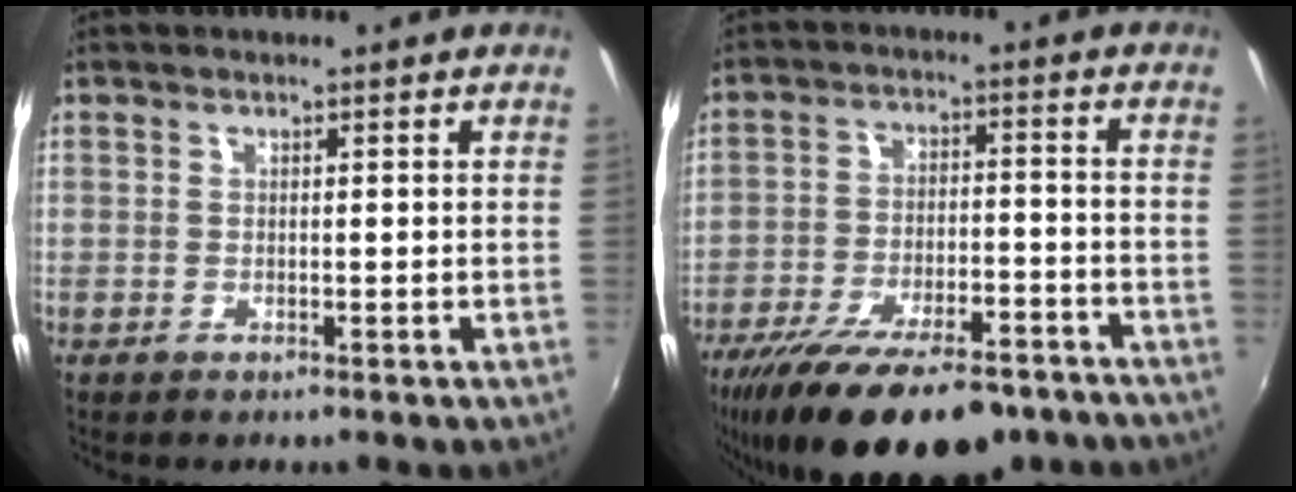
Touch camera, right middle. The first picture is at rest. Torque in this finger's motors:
{"motor_torque": [1.19, -0.94, 0.50, 0.21]}